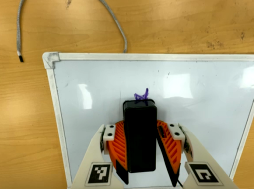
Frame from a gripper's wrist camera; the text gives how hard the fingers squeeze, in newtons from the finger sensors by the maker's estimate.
{"total": 14.7, "left": 16.4, "right": 12.9}